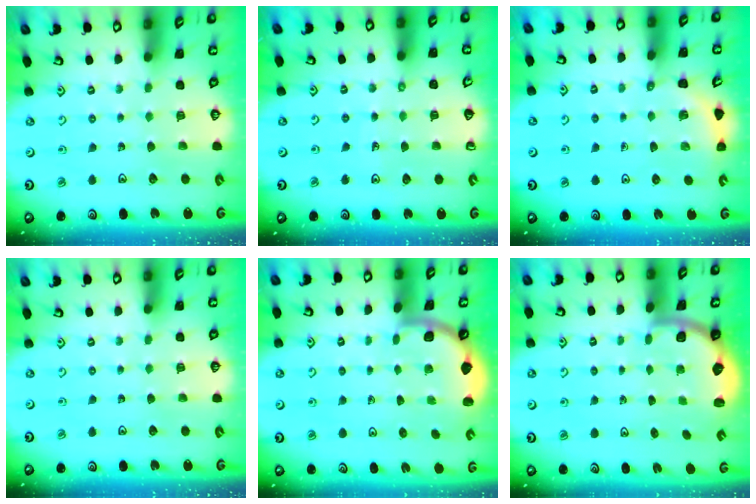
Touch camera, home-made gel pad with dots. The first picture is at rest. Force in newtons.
{"total": 4.2, "press": 4.0, "slide": 1.5}
{"total": 2.7, "press": 2.7, "slide": 0.2}
{"total": 0.0}
{"total": 1.6, "press": 1.6, "slide": 0.0}
{"total": 2.2, "press": 2.1, "slide": 0.7}